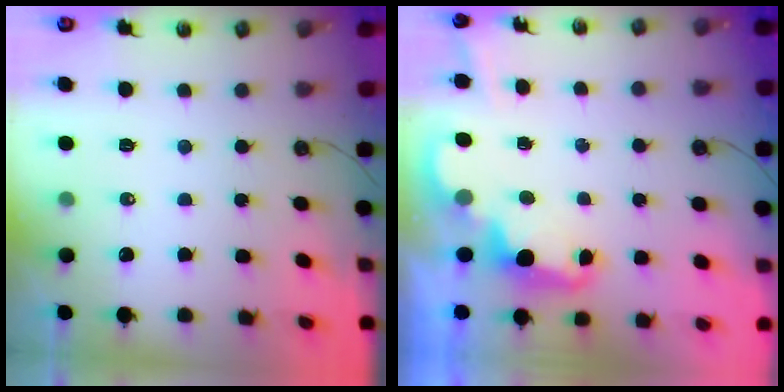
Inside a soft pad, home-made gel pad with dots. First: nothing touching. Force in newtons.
{"total": 2.5, "press": 2.5, "slide": 0.5}